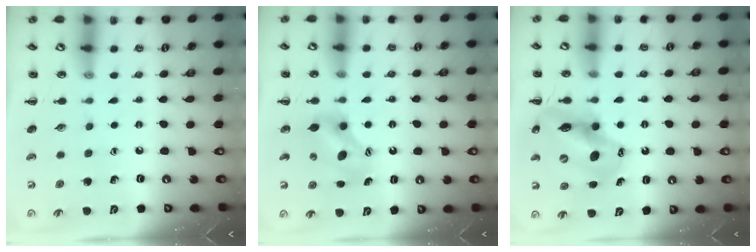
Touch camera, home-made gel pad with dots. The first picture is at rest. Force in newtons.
{"total": 7.4, "press": 7.4, "slide": 0.5}
{"total": 13.6, "press": 13.1, "slide": 3.5}